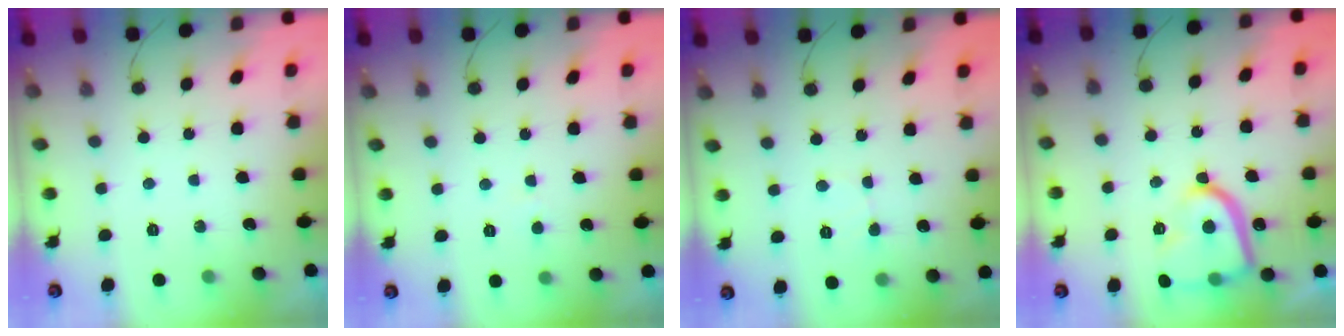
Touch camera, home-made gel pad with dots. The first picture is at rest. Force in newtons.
{"total": 0.7, "press": 0.7, "slide": 0.1}
{"total": 2.2, "press": 2.2, "slide": 0.2}
{"total": 16.0, "press": 16.0, "slide": 1.1}